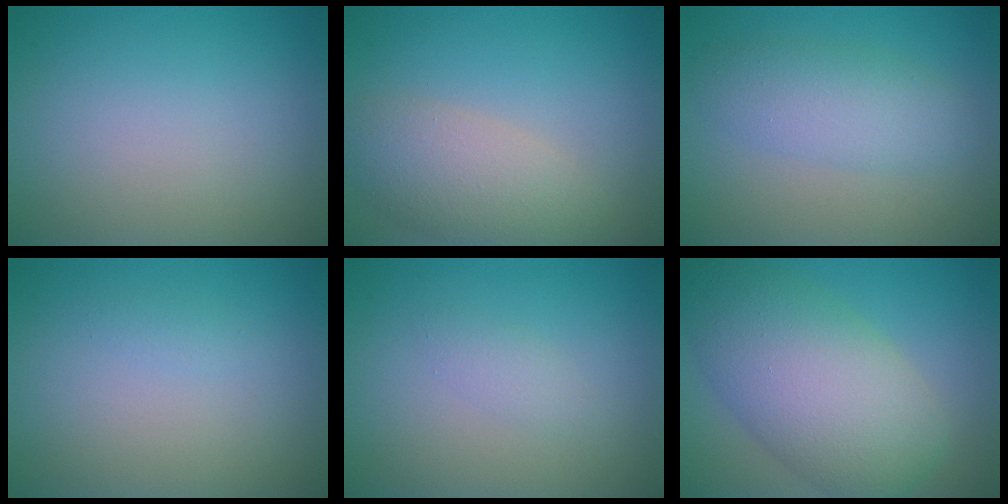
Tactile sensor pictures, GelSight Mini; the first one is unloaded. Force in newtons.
{"total": 4.8, "press": 4.8, "slide": 0.4}
{"total": 3.8, "press": 3.8, "slide": 0.1}
{"total": 0.6, "press": 0.6, "slide": 0.0}
{"total": 1.1, "press": 1.1, "slide": 0.1}
{"total": 9.7, "press": 9.7, "slide": 0.4}